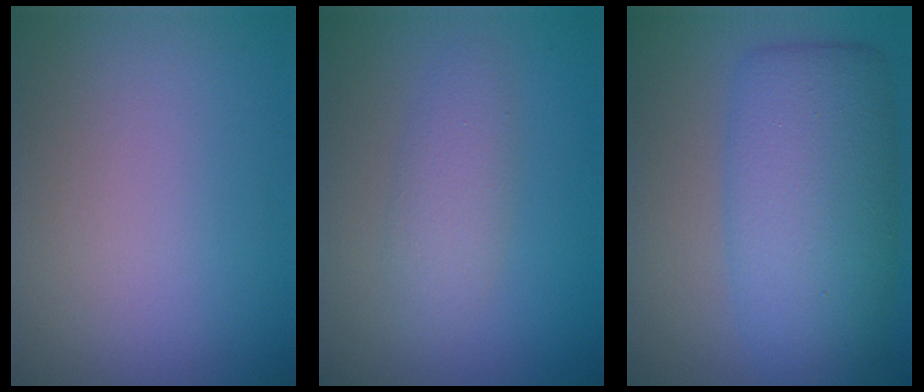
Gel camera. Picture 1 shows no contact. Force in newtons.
{"total": 2.4, "press": 2.4, "slide": 0.1}
{"total": 8.4, "press": 8.4, "slide": 0.0}